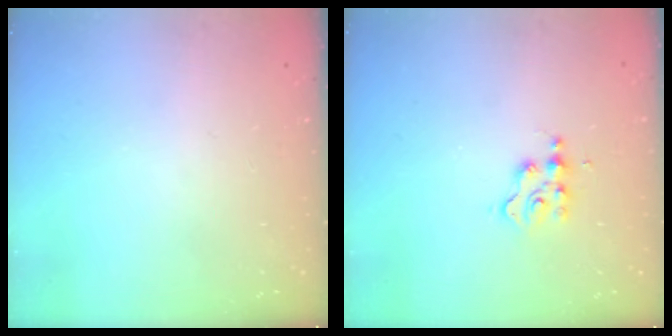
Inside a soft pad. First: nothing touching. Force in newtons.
{"total": 3.0, "press": 3.0, "slide": 0.2}